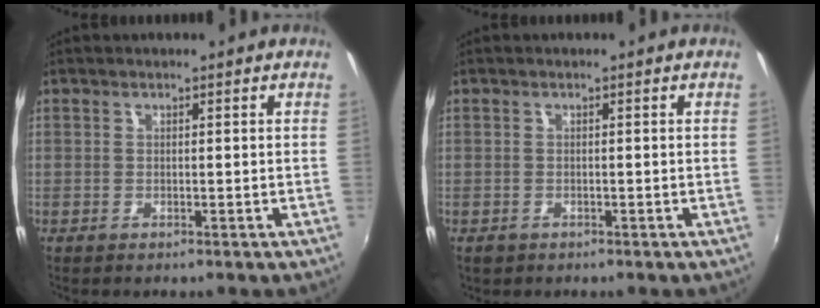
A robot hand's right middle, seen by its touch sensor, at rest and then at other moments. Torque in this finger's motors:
{"motor_torque": [-0.09, 0.12, -0.07, 0.01]}